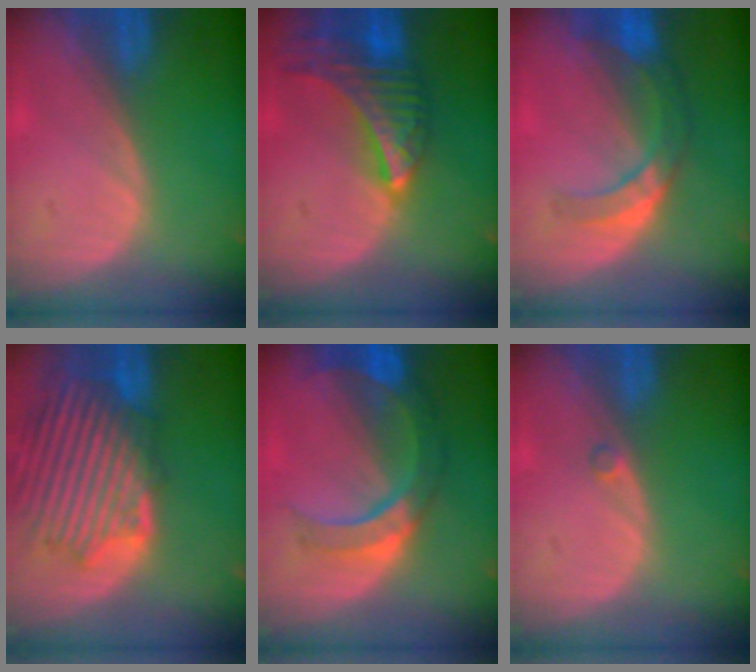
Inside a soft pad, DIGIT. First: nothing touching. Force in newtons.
{"total": 9.2, "press": 8.1, "slide": 4.3}
{"total": 7.3, "press": 6.5, "slide": 3.3}
{"total": 12.5, "press": 11.5, "slide": 5.0}
{"total": 7.9, "press": 7.8, "slide": 1.7}
{"total": 0.6, "press": 0.6, "slide": 0.1}